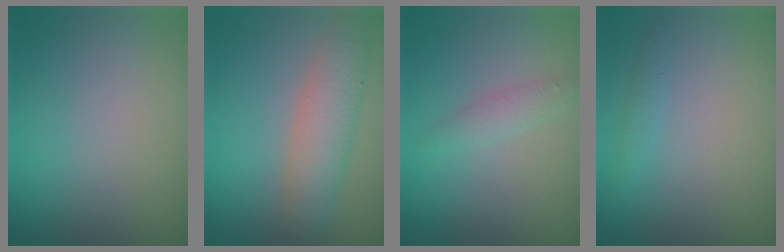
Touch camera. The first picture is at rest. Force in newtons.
{"total": 4.5, "press": 4.5, "slide": 0.2}
{"total": 1.4, "press": 1.4, "slide": 0.0}
{"total": 0.9, "press": 0.9, "slide": 0.0}